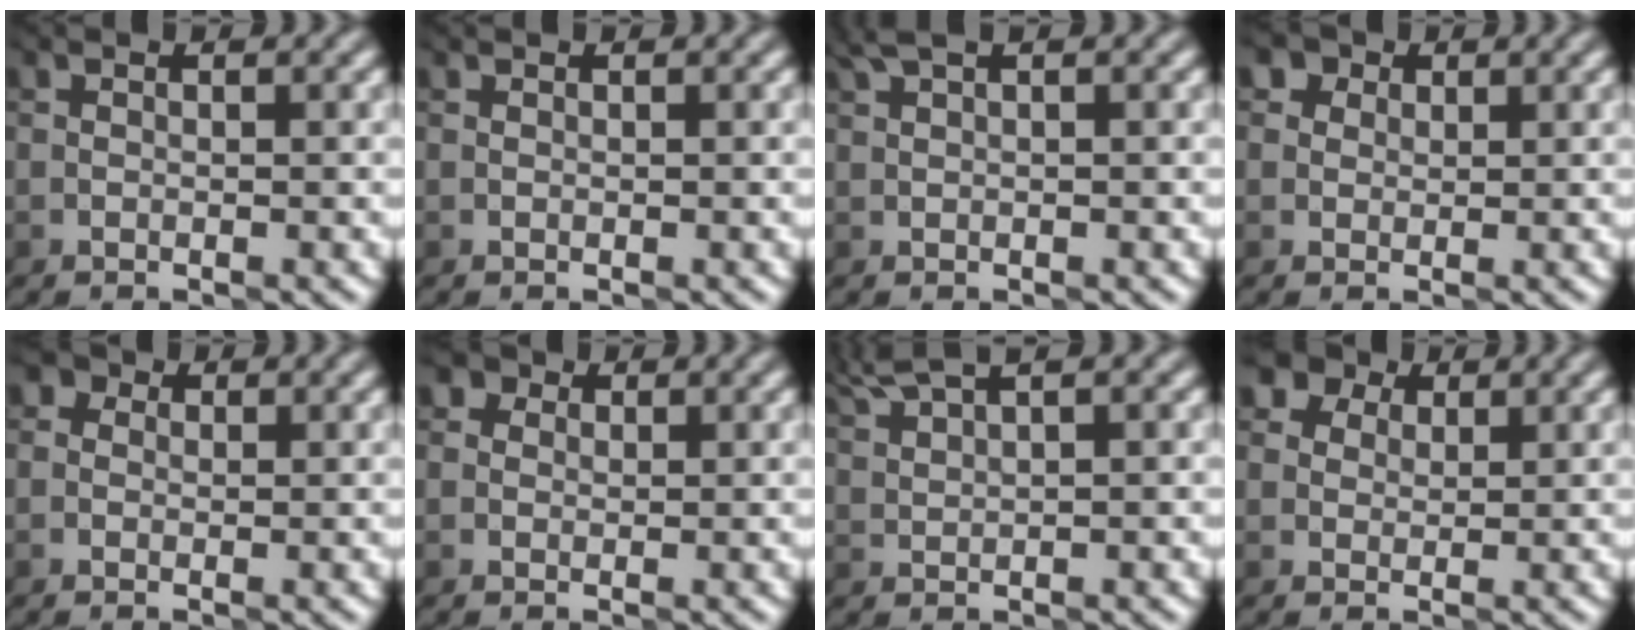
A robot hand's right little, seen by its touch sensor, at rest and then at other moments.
{"total": 0.0}
{"total": 1.5, "force": [1.2, 0.2, 0.9], "torque": [-0.021, 0.005, 0.025]}
{"total": 3.8, "force": [2.0, 3.0, 1.2], "torque": [-0.018, 0.012, 0.024]}
{"total": 2.5, "force": [0.9, 2.2, 0.9], "torque": [0.005, 0.014, -0.016]}
{"total": 3.0, "force": [1.4, 2.4, 1.0], "torque": [-0.001, 0.010, 0.003]}
{"total": 3.1, "force": [2.7, 0.0, 1.5], "torque": [-0.045, 0.016, 0.067]}
{"total": 4.8, "force": [2.8, 3.6, 1.5], "torque": [-0.030, 0.013, 0.039]}